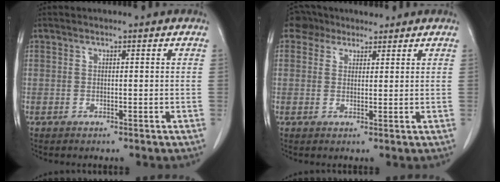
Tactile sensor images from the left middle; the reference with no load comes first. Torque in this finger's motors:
{"motor_torque": [0.16, -0.15, -0.07, -0.03]}